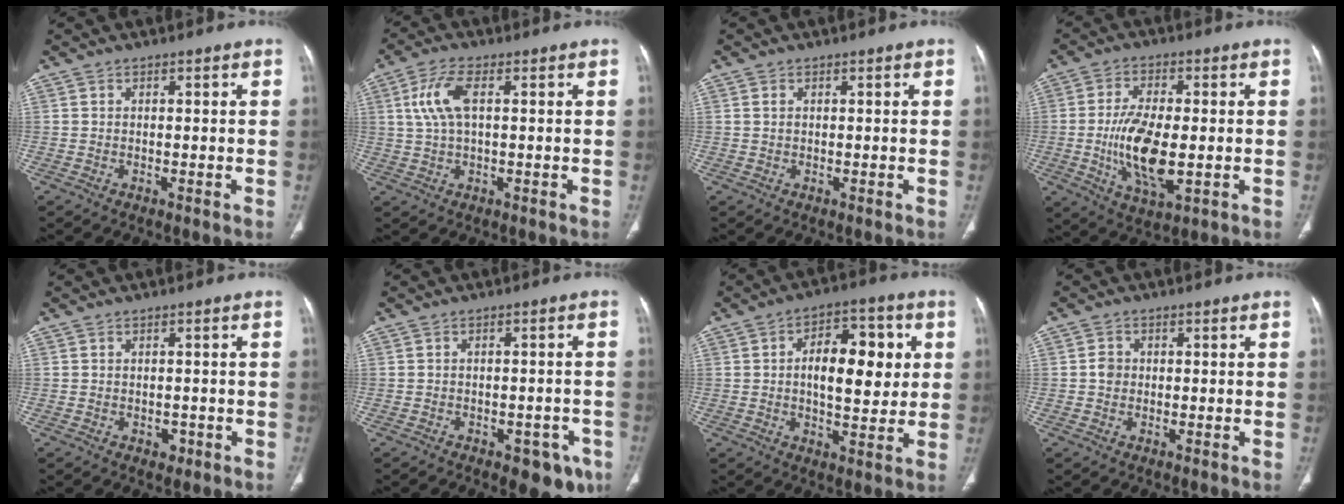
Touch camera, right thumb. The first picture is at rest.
{"total": 7.0, "force": [1.6, 2.9, 6.1], "torque": [-0.148, 0.014, 0.034]}
{"total": 0.9, "force": [0.3, 0.6, 0.6], "torque": [-0.013, 0.001, 0.007]}
{"total": 12.8, "force": [-1.6, 5.7, 11.4], "torque": [-0.218, -0.010, -0.022]}
{"total": 1.5, "force": [-0.7, 1.2, 0.7], "torque": [-0.003, 0.002, -0.005]}
{"total": 7.8, "force": [-4.6, 3.9, 4.9], "torque": [-0.031, 0.018, -0.055]}
{"total": 13.4, "force": [1.9, 6.9, 11.3], "torque": [-0.133, 0.008, 0.025]}
{"total": 2.1, "force": [0.0, 1.9, 1.0], "torque": [-0.008, 0.005, -0.003]}